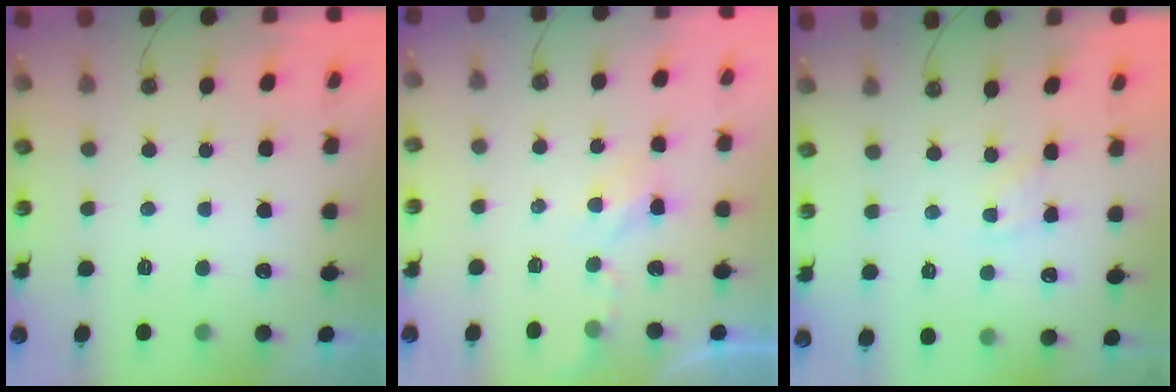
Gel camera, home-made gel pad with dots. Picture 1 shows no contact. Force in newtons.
{"total": 4.4, "press": 4.4, "slide": 0.5}
{"total": 4.6, "press": 4.5, "slide": 0.7}